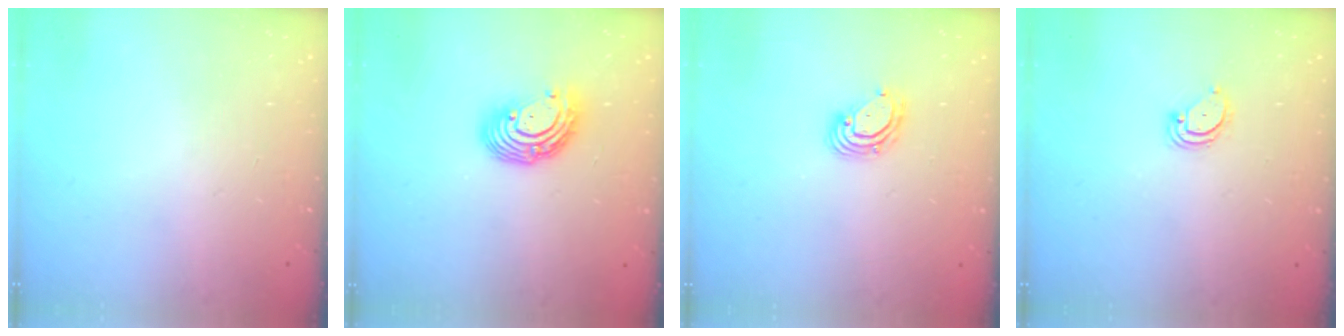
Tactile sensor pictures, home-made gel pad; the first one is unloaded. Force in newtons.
{"total": 9.8, "press": 9.7, "slide": 0.9}
{"total": 5.6, "press": 5.6, "slide": 0.7}
{"total": 3.9, "press": 3.9, "slide": 0.2}